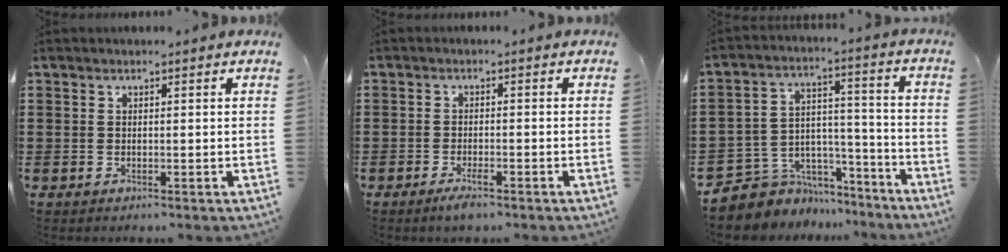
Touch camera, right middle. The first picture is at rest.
{"total": 2.0, "force": [-1.5, 0.4, 1.3], "torque": [-0.029, -0.003, -0.031]}
{"total": 5.6, "force": [-4.3, 3.5, -0.1], "torque": [-0.015, 0.006, -0.084]}